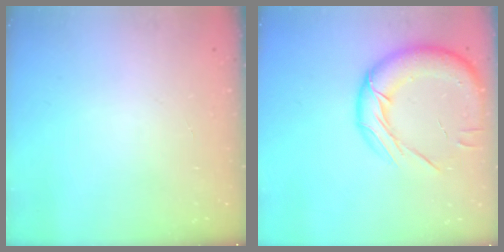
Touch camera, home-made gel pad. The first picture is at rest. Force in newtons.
{"total": 18.6, "press": 18.2, "slide": 3.5}